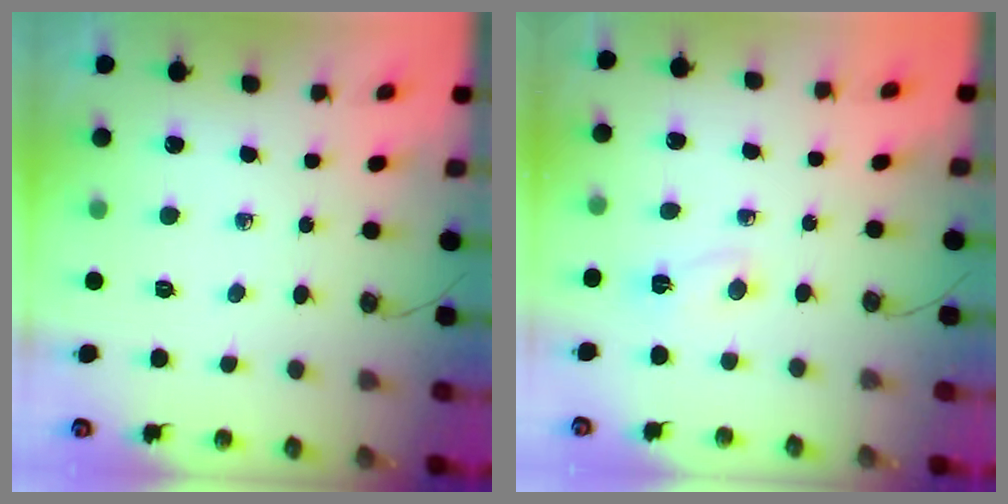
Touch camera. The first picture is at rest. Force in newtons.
{"total": 2.1, "press": 2.1, "slide": 0.4}